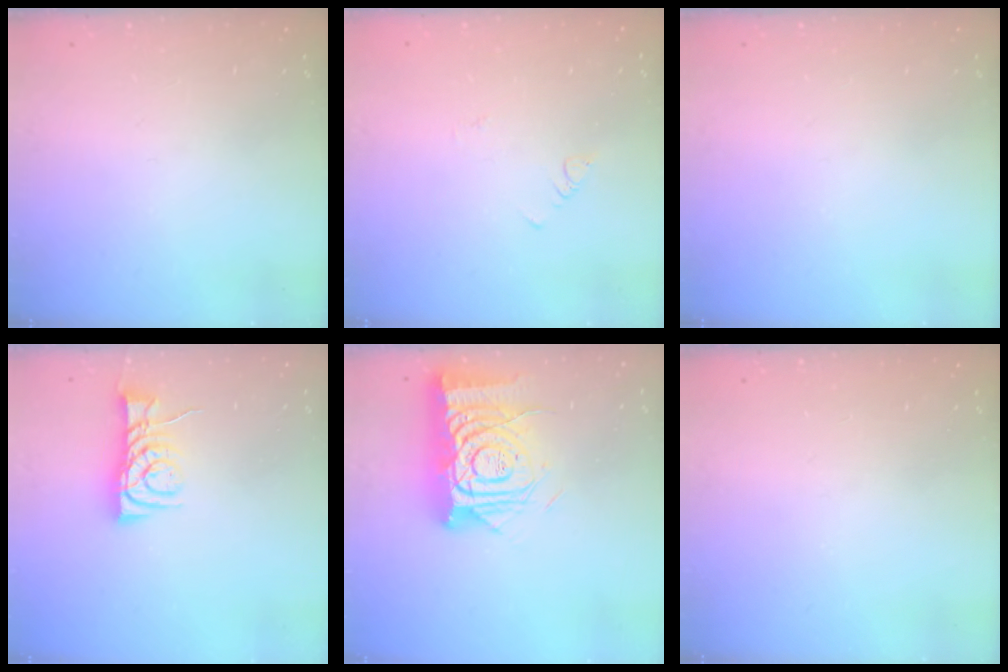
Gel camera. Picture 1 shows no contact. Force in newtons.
{"total": 1.1, "press": 1.1, "slide": 0.3}
{"total": 0.0}
{"total": 7.7, "press": 7.7, "slide": 0.1}
{"total": 14.1, "press": 14.0, "slide": 2.0}
{"total": 0.0}